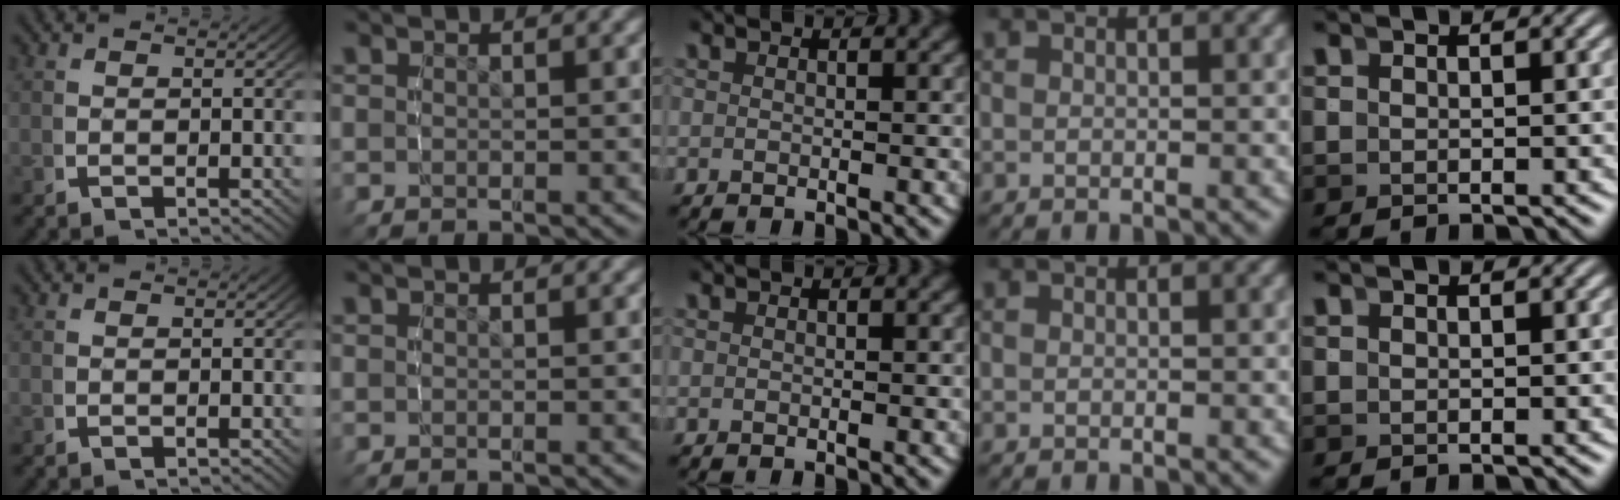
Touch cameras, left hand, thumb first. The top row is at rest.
{}